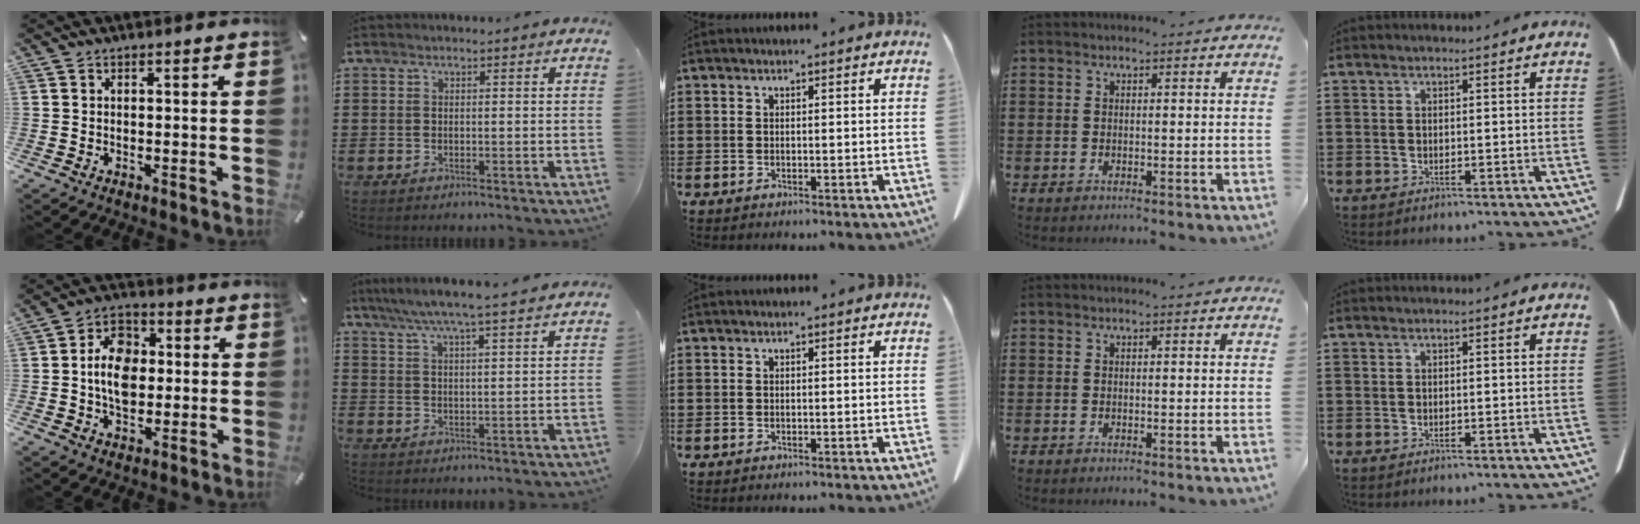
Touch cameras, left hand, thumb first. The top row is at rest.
{"thumb": {"total": 10.4, "force": [0.0, 7.9, 6.9], "torque": [-0.130, 0.009, -0.003]}, "index": {"total": 5.6, "force": [4.8, -0.5, 2.9], "torque": [-0.071, -0.021, 0.083]}}